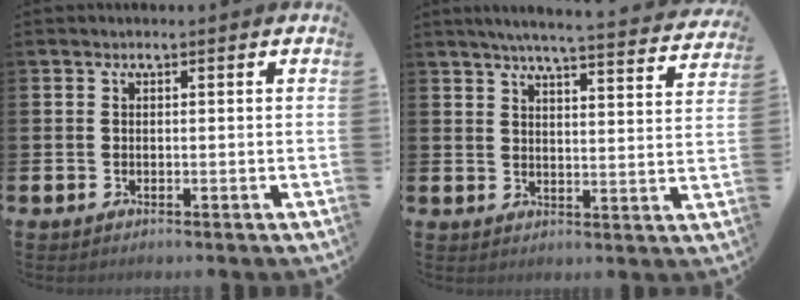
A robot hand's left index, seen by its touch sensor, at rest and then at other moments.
{"total": 5.6, "force": [5.2, -0.2, 1.9], "torque": [-0.050, -0.034, 0.089]}